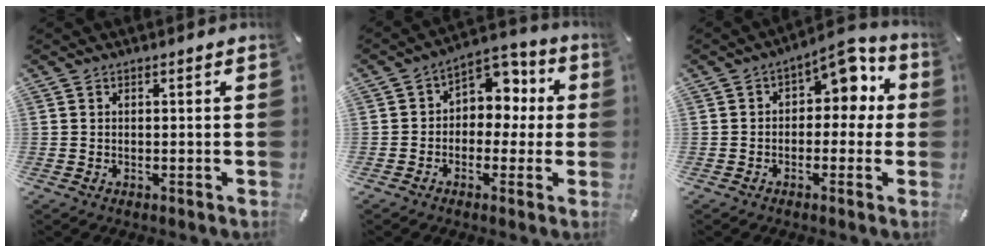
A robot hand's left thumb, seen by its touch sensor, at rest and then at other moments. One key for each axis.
{"total": 7.4, "fx": 0.5, "fy": 6.6, "fz": 3.2, "tx": -0.037, "ty": -0.007, "tz": 0.007}
{"total": 7.0, "fx": 3.1, "fy": 4.4, "fz": 4.5, "tx": -0.053, "ty": -0.030, "tz": 0.043}